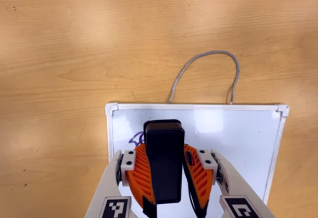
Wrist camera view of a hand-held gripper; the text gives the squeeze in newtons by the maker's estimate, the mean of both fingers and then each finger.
{"total": 8.3, "left": 7.4, "right": 9.3}